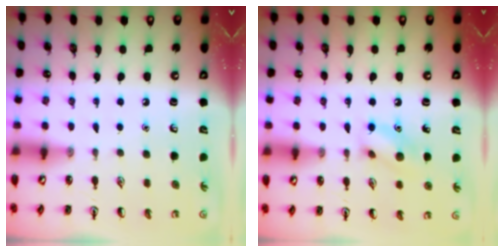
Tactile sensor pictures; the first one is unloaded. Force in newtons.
{"total": 10.0, "press": 9.8, "slide": 1.7}